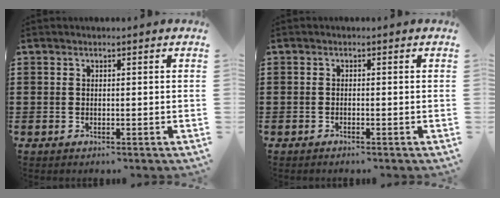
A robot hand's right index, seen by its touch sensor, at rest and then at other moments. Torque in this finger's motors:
{"motor_torque": [-0.05, -0.07, 0.01, -0.01]}